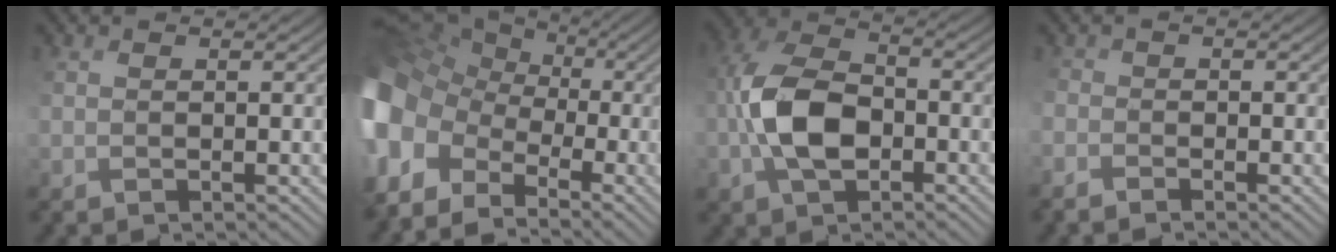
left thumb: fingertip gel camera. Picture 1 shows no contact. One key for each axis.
{"total": 14.2, "fx": -3.8, "fy": 10.5, "fz": 8.8, "tx": -0.243, "ty": -0.011, "tz": -0.064}
{"total": 8.3, "fx": -1.5, "fy": 5.0, "fz": 6.4, "tx": -0.141, "ty": 0.019, "tz": -0.039}
{"total": 2.4, "fx": -2.1, "fy": 1.1, "fz": 0.5, "tx": -0.010, "ty": -0.005, "tz": -0.046}